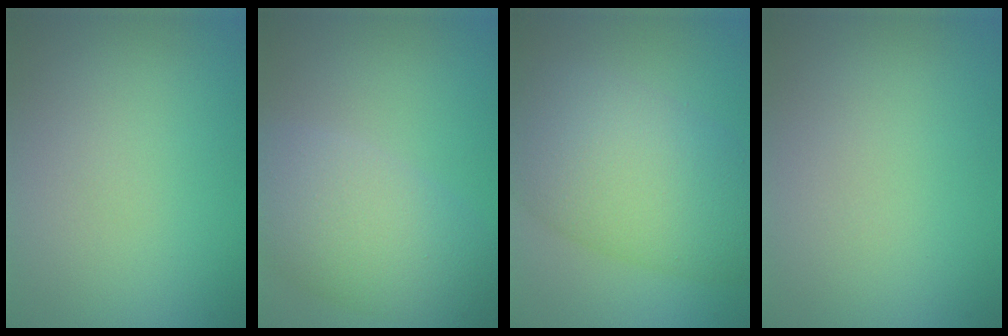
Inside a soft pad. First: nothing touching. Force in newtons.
{"total": 7.0, "press": 7.0, "slide": 0.6}
{"total": 10.3, "press": 10.3, "slide": 0.3}
{"total": 0.0}